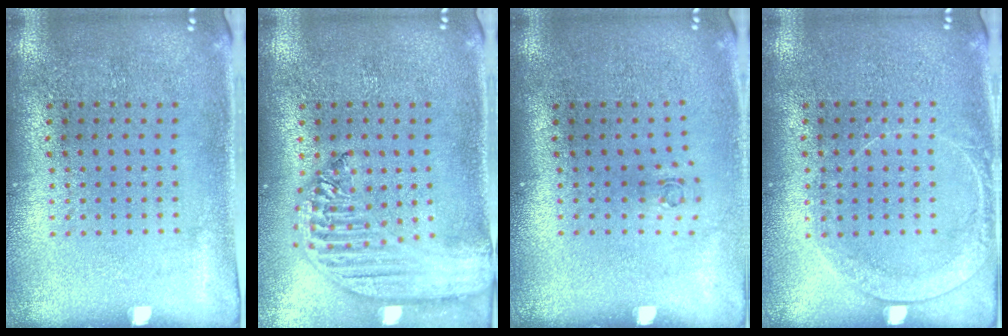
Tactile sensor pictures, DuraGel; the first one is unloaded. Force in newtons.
{"total": 2.6, "press": 2.1, "slide": 1.4}
{"total": 0.6, "press": 0.3, "slide": 0.5}
{"total": 1.5, "press": 1.4, "slide": 0.4}